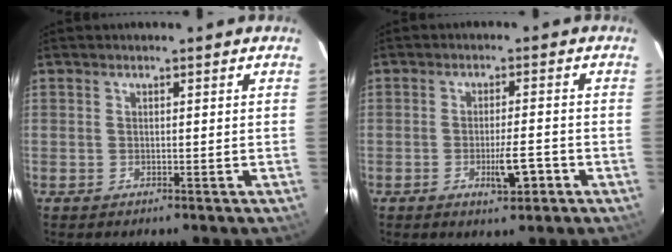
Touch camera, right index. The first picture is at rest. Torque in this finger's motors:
{"motor_torque": [0.17, -0.11, 0.11, 0.03]}